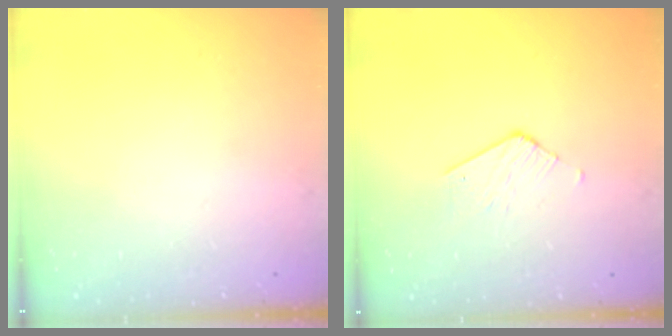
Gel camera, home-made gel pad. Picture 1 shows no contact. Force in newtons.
{"total": 2.5, "press": 2.5, "slide": 0.2}